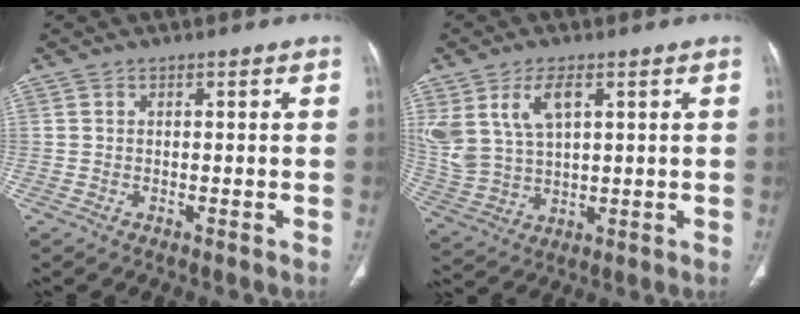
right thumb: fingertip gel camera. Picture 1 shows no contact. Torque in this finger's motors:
{"motor_torque": [0.06, 0.30, 0.75, 0.90, 0.10]}